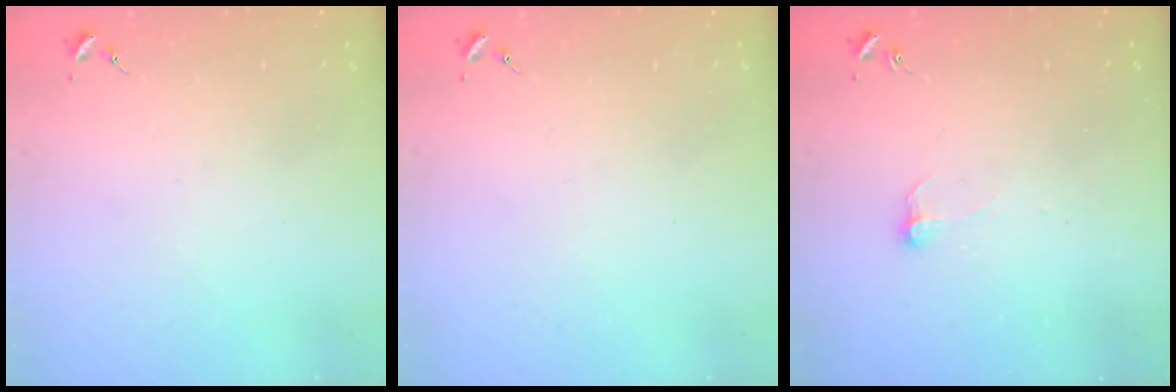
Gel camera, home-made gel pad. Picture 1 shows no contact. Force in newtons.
{"total": 0.0}
{"total": 5.3, "press": 5.3, "slide": 0.6}